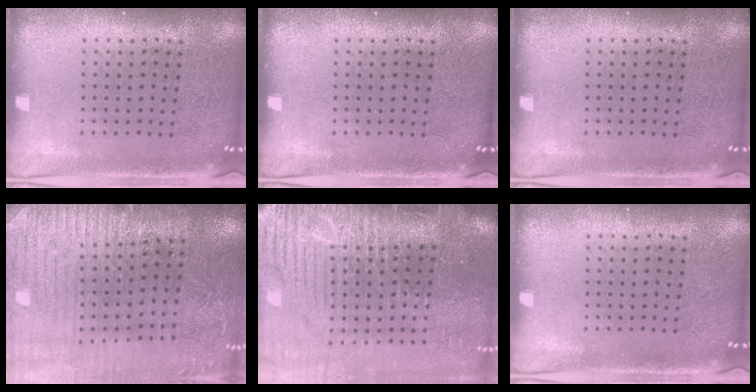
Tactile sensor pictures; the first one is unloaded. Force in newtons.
{"total": 0.0}
{"total": 0.0}
{"total": 3.0, "press": 3.0, "slide": 0.4}
{"total": 5.0, "press": 4.2, "slide": 2.7}
{"total": 0.0}